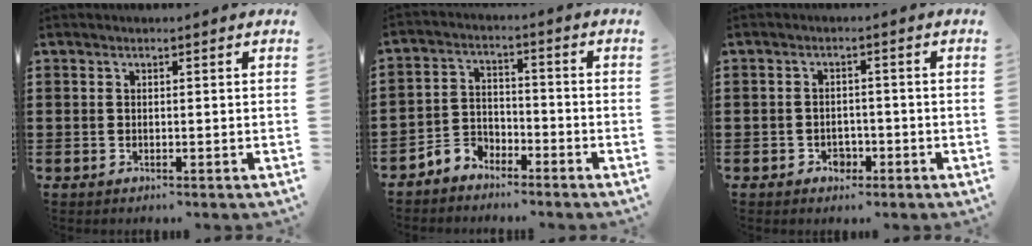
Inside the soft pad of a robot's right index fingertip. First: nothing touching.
{"total": 3.8, "force": [-3.5, 1.7, 0.1], "torque": [-0.019, 0.001, -0.075]}
{"total": 2.0, "force": [-1.2, 1.4, 0.7], "torque": [-0.019, -0.002, -0.026]}